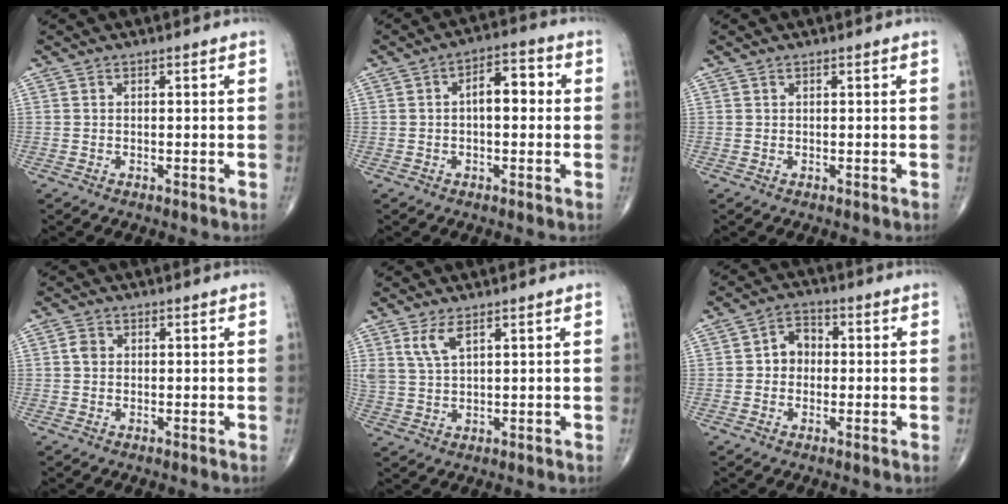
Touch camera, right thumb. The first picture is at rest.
{"total": 6.6, "force": [0.5, 3.4, 5.6], "torque": [-0.068, 0.022, -0.004]}
{"total": 0.0}
{"total": 1.7, "force": [0.2, 1.5, 0.9], "torque": [-0.014, 0.003, 0.001]}
{"total": 4.3, "force": [2.5, 1.4, 3.2], "torque": [-0.071, -0.011, 0.058]}
{"total": 4.8, "force": [-0.1, 4.0, 2.7], "torque": [-0.021, 0.018, -0.012]}